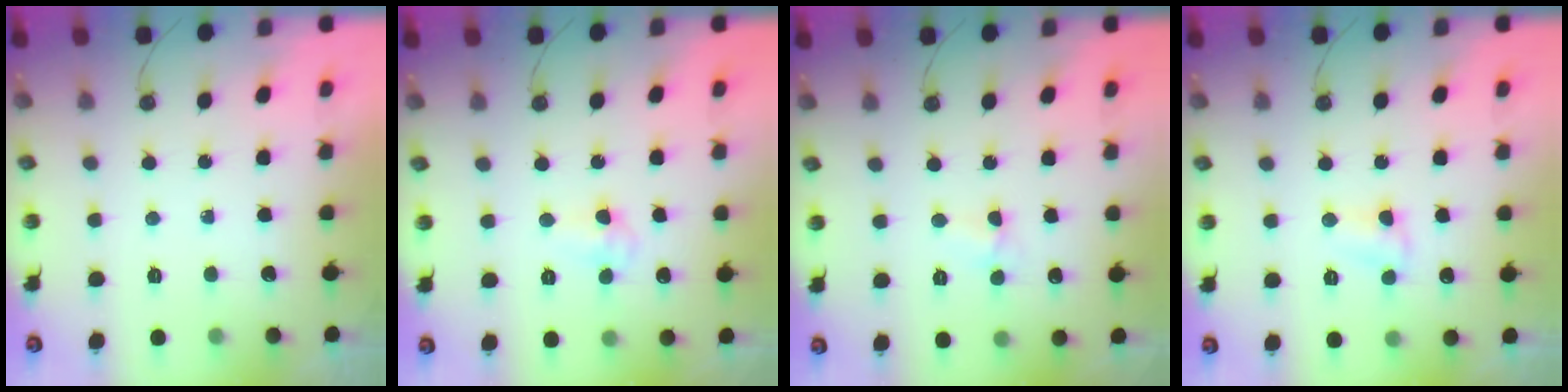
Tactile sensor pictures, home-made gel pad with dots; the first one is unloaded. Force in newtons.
{"total": 4.3, "press": 3.6, "slide": 2.4}
{"total": 2.6, "press": 2.5, "slide": 0.3}
{"total": 5.4, "press": 5.4, "slide": 0.5}